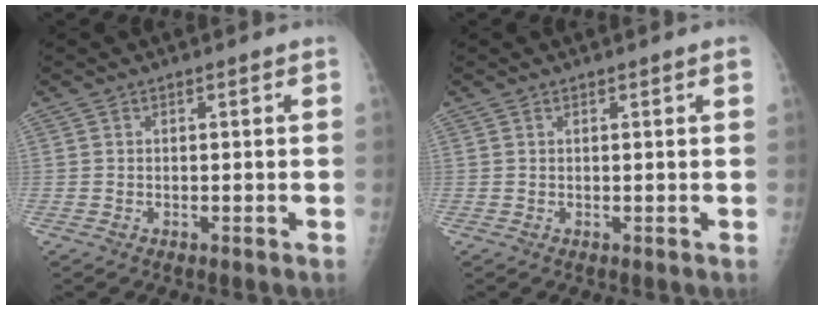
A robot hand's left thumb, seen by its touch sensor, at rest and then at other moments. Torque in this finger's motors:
{"motor_torque": [0.18, 0.00, 0.17, -0.08, 0.03]}